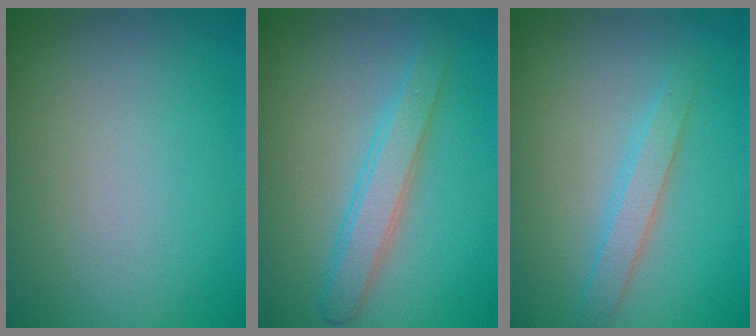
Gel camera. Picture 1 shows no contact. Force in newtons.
{"total": 2.8, "press": 2.8, "slide": 0.2}
{"total": 2.0, "press": 2.0, "slide": 0.0}